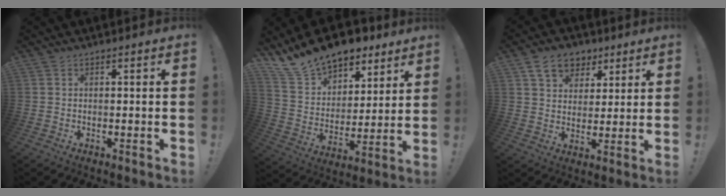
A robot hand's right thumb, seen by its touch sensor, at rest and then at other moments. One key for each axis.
{"total": 15.9, "fx": 13.0, "fy": 7.8, "fz": 4.6, "tx": -0.100, "ty": -0.092, "tz": 0.242}
{"total": 10.8, "fx": 6.3, "fy": 7.7, "fz": 3.9, "tx": -0.050, "ty": -0.028, "tz": 0.120}